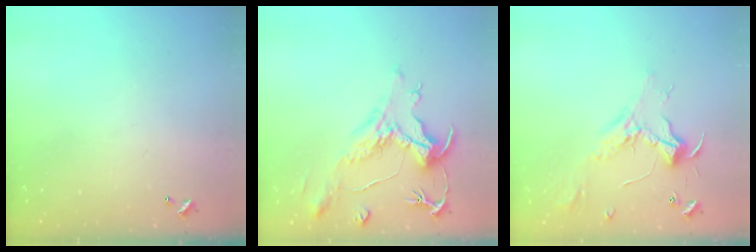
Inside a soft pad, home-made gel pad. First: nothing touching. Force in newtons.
{"total": 1.6, "press": 0.1, "slide": 1.6}
{"total": 2.4, "press": 2.3, "slide": 0.8}